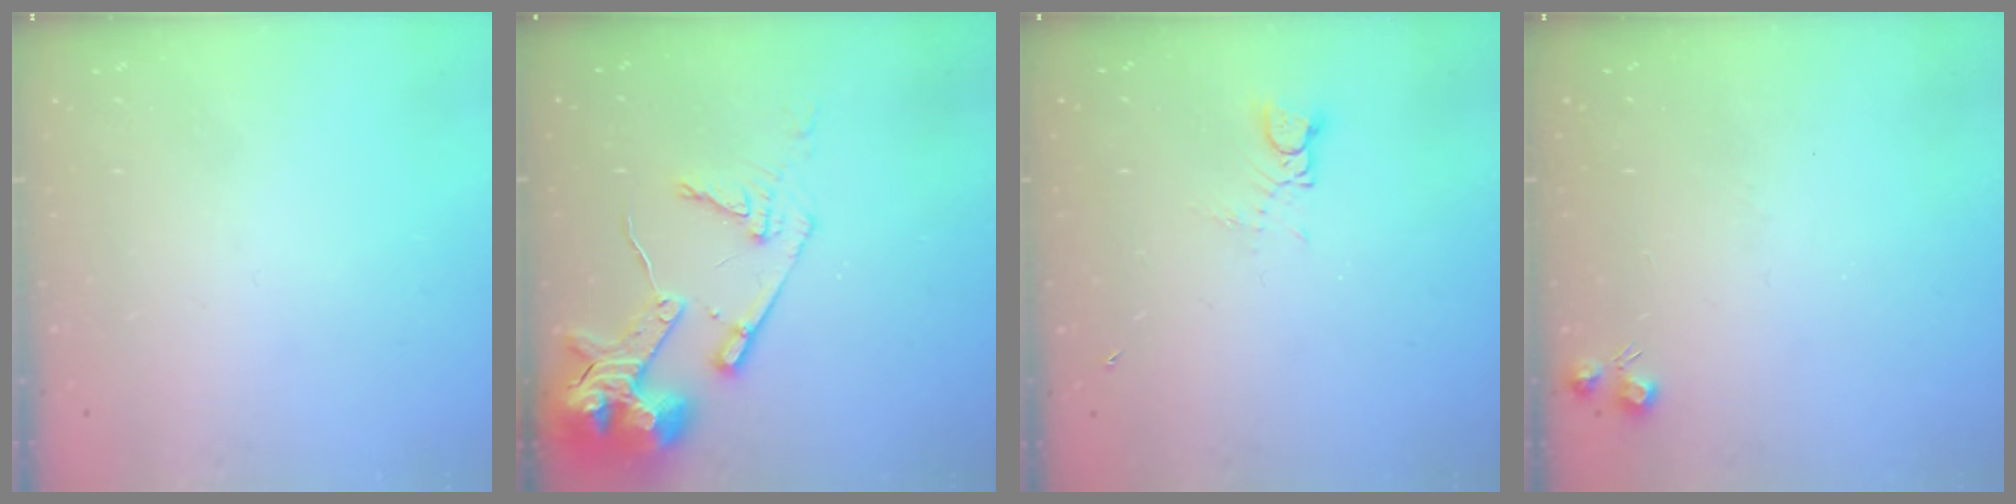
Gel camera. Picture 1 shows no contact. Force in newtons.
{"total": 15.5, "press": 15.4, "slide": 1.8}
{"total": 3.2, "press": 3.1, "slide": 0.3}
{"total": 3.7, "press": 3.6, "slide": 0.6}